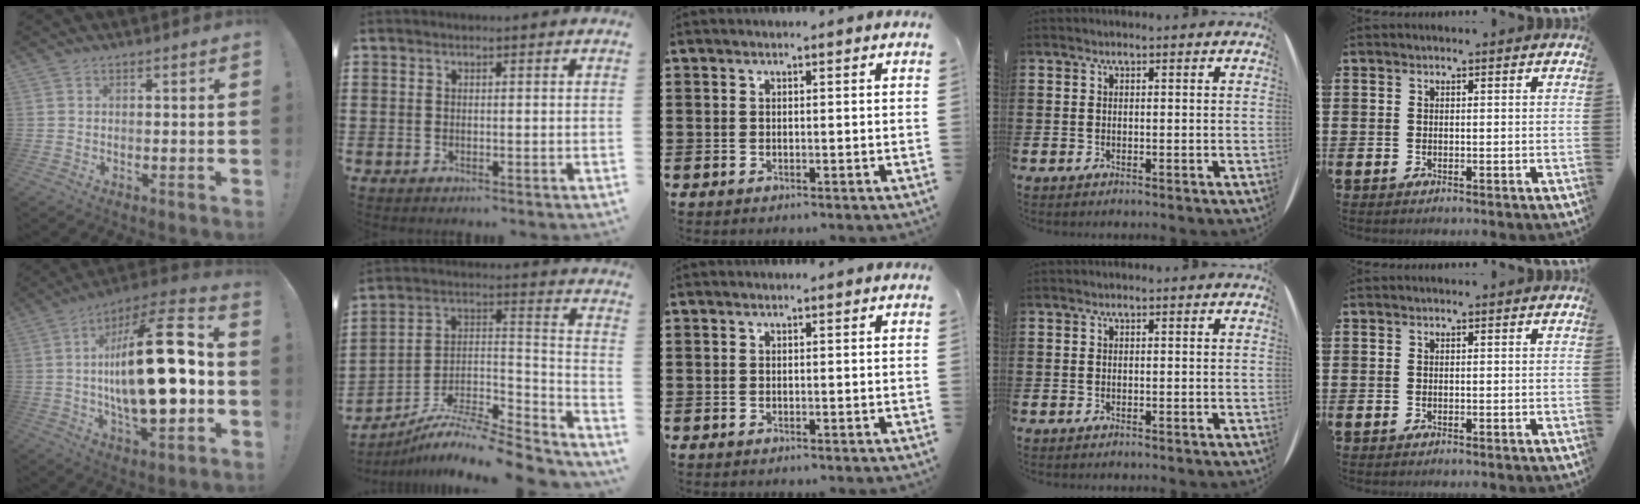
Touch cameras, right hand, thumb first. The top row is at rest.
{"thumb": {"total": 26.4, "force": [-1.0, 8.9, 24.8], "torque": [-0.420, 0.004, -0.027]}, "index": {"total": 8.5, "force": [-7.6, 1.8, 3.5], "torque": [-0.062, 0.008, -0.153]}}